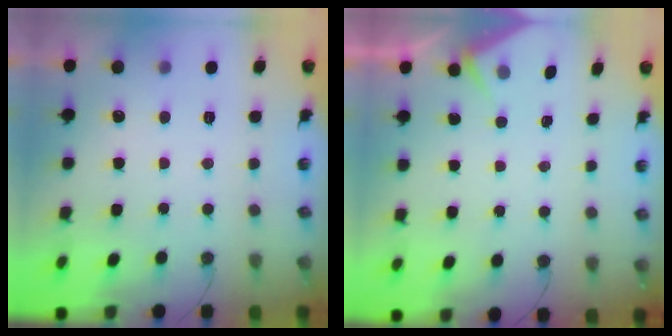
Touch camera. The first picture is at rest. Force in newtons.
{"total": 2.8, "press": 2.7, "slide": 0.4}